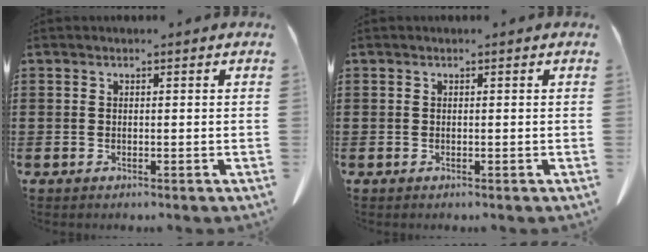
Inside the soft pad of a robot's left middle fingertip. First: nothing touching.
{"total": 0.0}